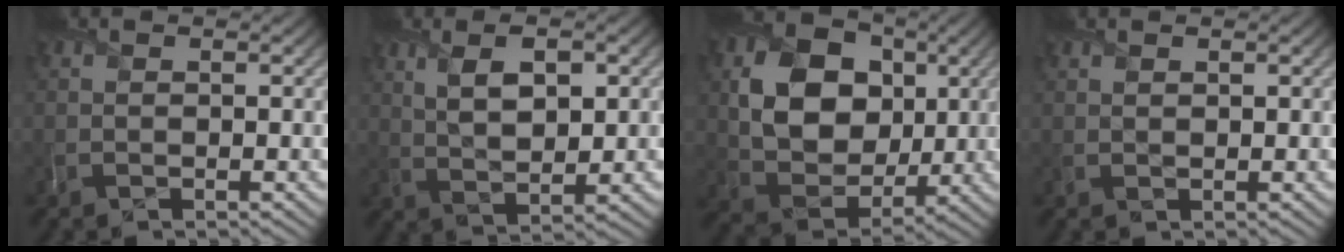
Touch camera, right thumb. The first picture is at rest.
{"total": 6.7, "force": [2.5, 2.8, 5.6], "torque": [-0.108, 0.004, 0.047]}
{"total": 12.0, "force": [2.6, 9.2, 7.2], "torque": [-0.155, -0.005, 0.044]}
{"total": 0.8, "force": [0.7, 0.2, 0.1], "torque": [-0.005, 0.001, 0.017]}